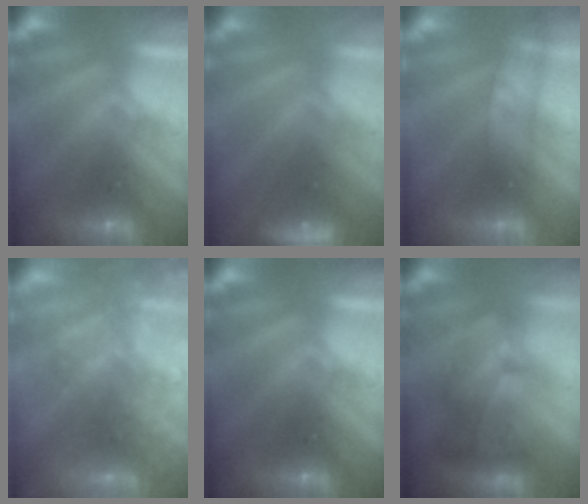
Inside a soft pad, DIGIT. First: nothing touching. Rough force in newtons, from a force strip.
{"total": 3.0}
{"total": 2.9}
{"total": 6.1}
{"total": 0.0}
{"total": 5.0}